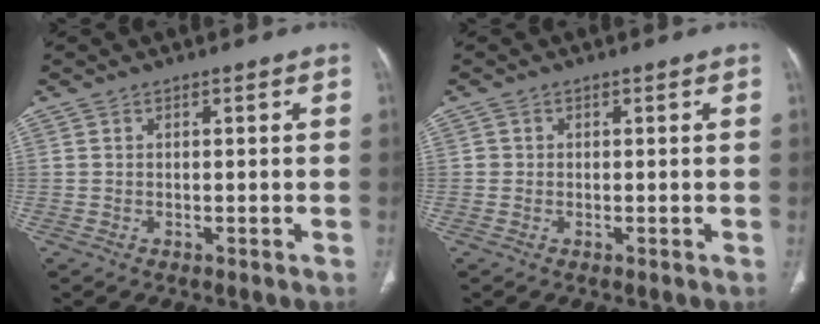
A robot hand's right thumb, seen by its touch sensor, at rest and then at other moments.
{"total": 0.6, "force": [0.0, 0.6, 0.1], "torque": [0.003, 0.004, -0.001]}